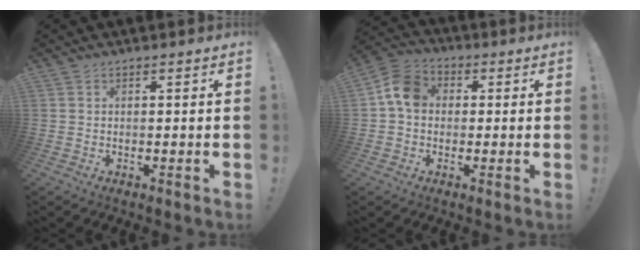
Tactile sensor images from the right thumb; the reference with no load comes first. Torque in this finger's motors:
{"motor_torque": [1.16, 1.29, 0.96, -0.09, 0.06]}